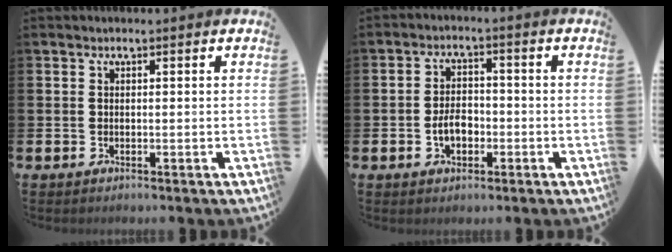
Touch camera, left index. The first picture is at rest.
{"total": 3.7, "force": [-1.2, 2.4, 2.5], "torque": [-0.032, -0.001, -0.027]}